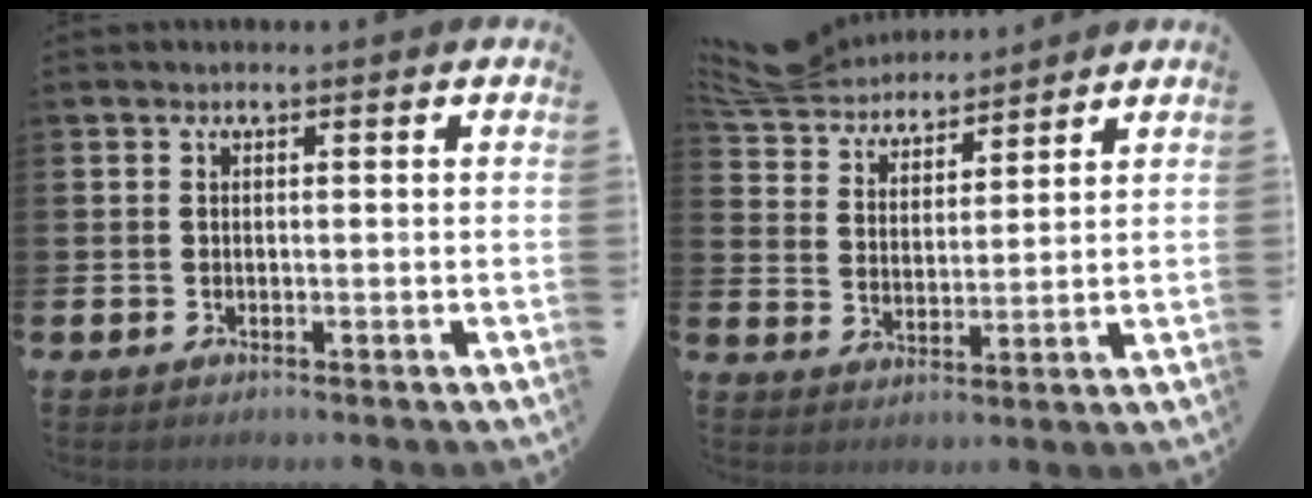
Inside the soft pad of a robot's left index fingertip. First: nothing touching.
{"total": 6.5, "force": [6.2, 1.6, 0.7], "torque": [-0.046, -0.036, 0.113]}